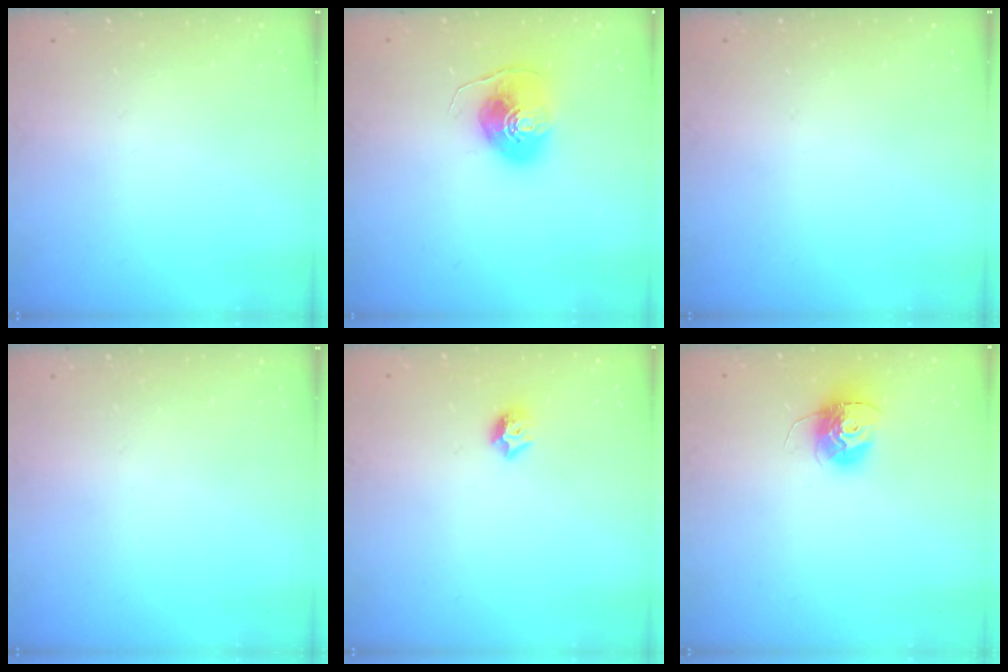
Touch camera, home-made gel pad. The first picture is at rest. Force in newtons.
{"total": 8.5, "press": 8.4, "slide": 1.2}
{"total": 0.0}
{"total": 0.0}
{"total": 6.7, "press": 6.6, "slide": 0.9}
{"total": 12.3, "press": 12.3, "slide": 1.0}